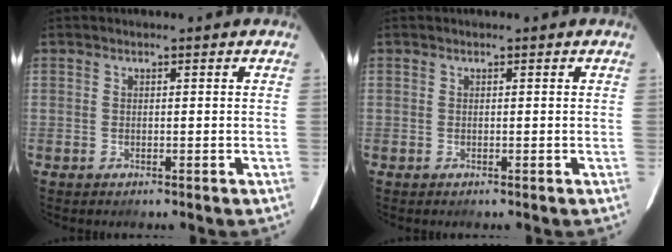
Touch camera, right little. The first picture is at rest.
{"total": 0.0}